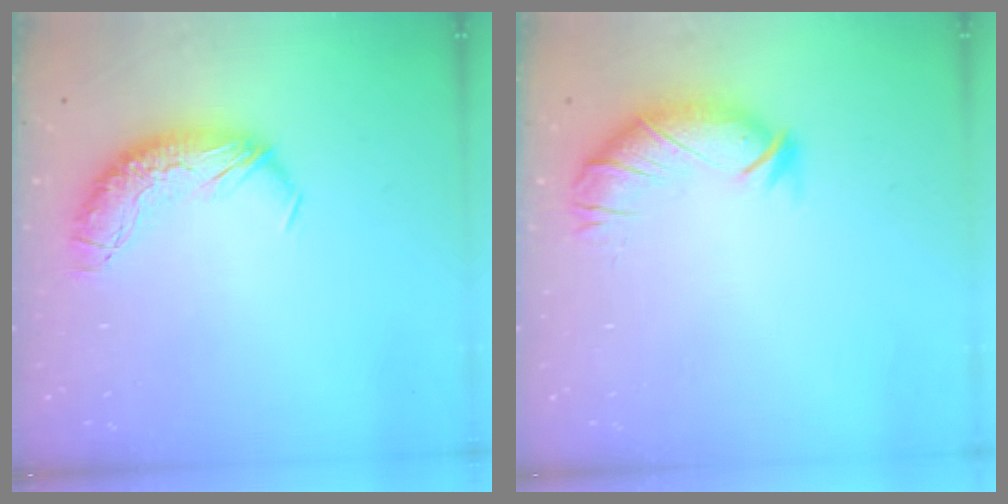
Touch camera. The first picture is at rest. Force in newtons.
{"total": 2.9, "press": 2.8, "slide": 0.8}